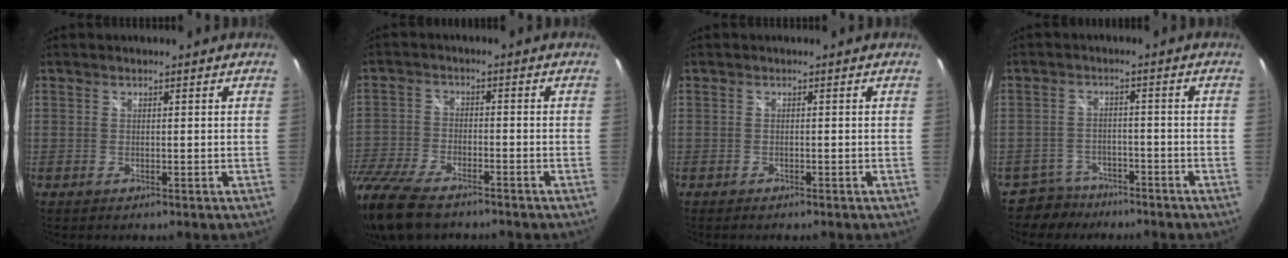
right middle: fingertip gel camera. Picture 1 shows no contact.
{"total": 16.9, "force": [-13.1, 6.6, 8.6], "torque": [-0.219, -0.036, -0.243]}
{"total": 0.9, "force": [-0.8, 0.3, 0.2], "torque": [-0.008, -0.003, -0.014]}
{"total": 5.2, "force": [-4.2, 3.1, -0.2], "torque": [-0.013, 0.012, -0.071]}